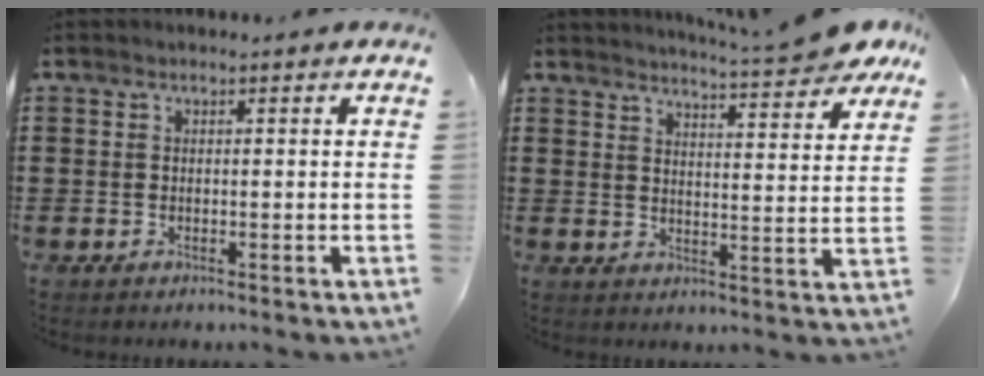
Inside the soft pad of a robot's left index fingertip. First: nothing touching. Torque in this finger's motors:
{"motor_torque": [1.07, -1.07, 0.29, 0.11]}